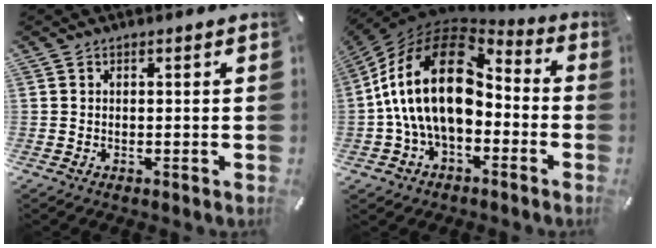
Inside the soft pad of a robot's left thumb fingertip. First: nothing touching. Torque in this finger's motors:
{"motor_torque": [1.45, 3.49, 2.77, 0.00, 1.05]}